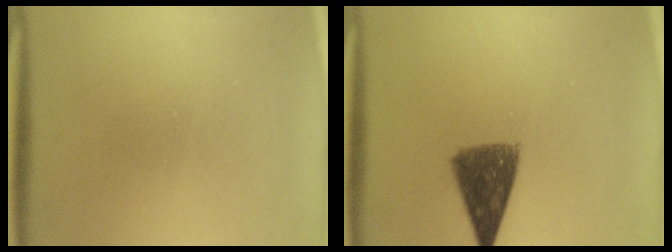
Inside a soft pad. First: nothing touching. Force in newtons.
{"total": 8.4}